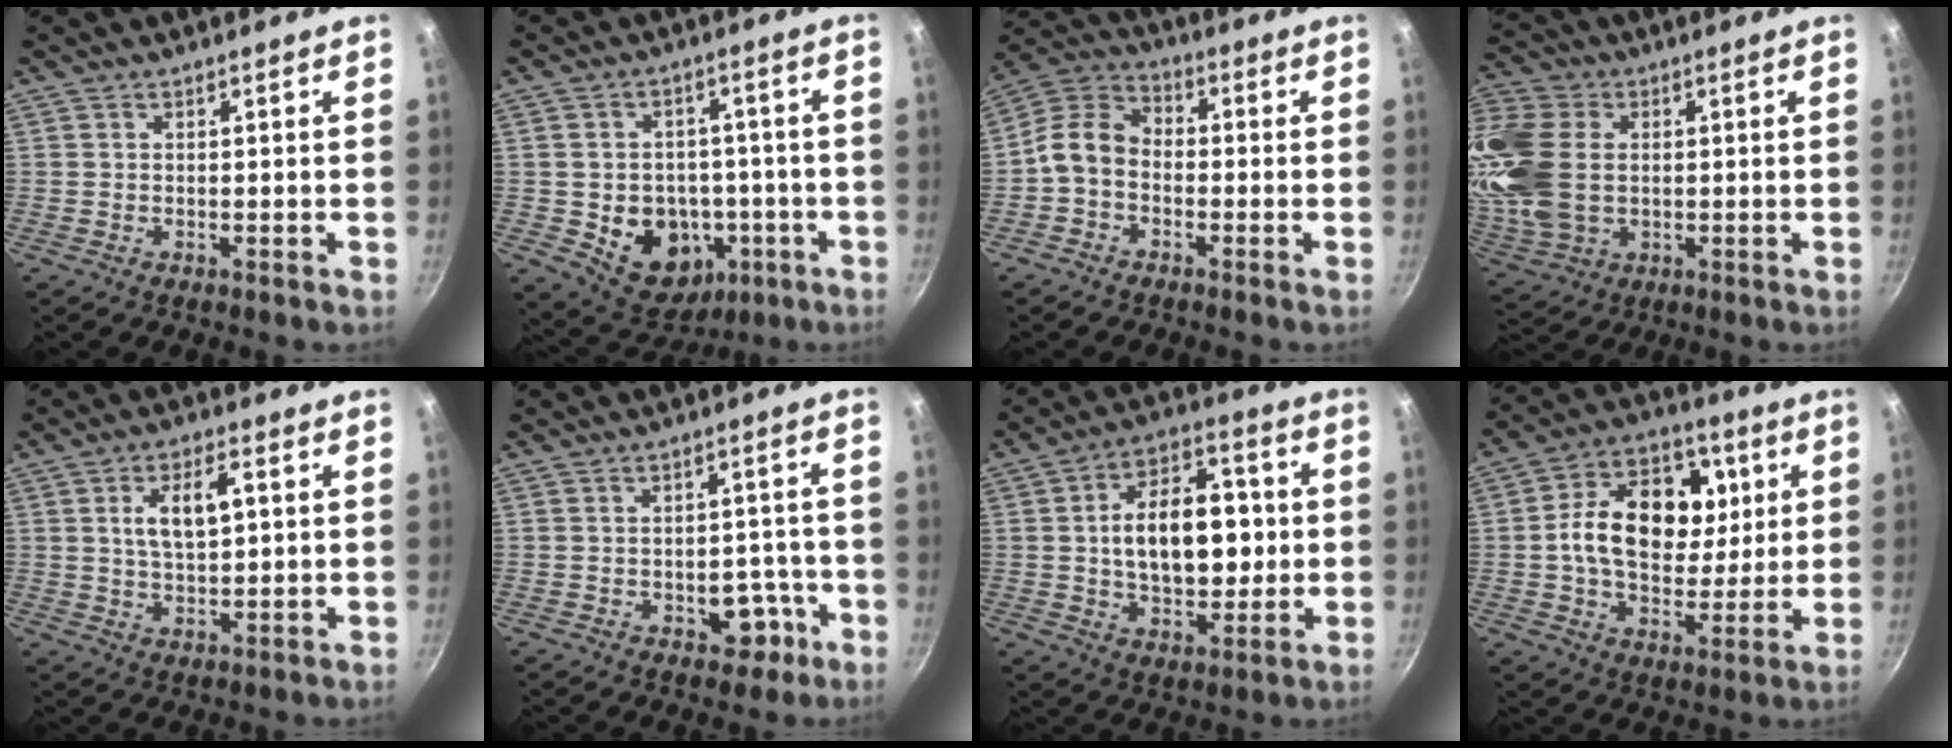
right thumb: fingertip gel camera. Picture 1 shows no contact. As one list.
[{"total": 13.3, "force": [-3.7, 10.4, 7.5], "torque": [-0.078, 0.021, -0.038]}, {"total": 8.6, "force": [-1.9, 6.4, 5.4], "torque": [-0.095, 0.034, -0.052]}, {"total": 22.7, "force": [1.7, 16.1, 15.9], "torque": [-0.400, 0.012, 0.046]}, {"total": 7.9, "force": [1.8, 3.7, 6.7], "torque": [-0.111, 0.001, 0.033]}, {"total": 6.4, "force": [-2.8, 4.3, 3.8], "torque": [-0.017, 0.035, -0.032]}, {"total": 16.6, "force": [0.8, 9.8, 13.4], "torque": [-0.176, 0.020, 0.012]}, {"total": 18.4, "force": [2.4, 12.8, 13.0], "torque": [-0.178, 0.017, 0.037]}]